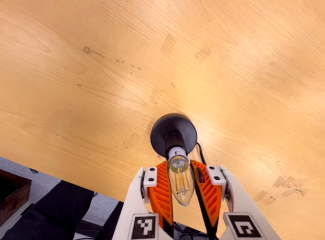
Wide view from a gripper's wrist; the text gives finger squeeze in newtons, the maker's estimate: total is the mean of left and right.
{"total": 13.0, "left": 12.2, "right": 13.8}